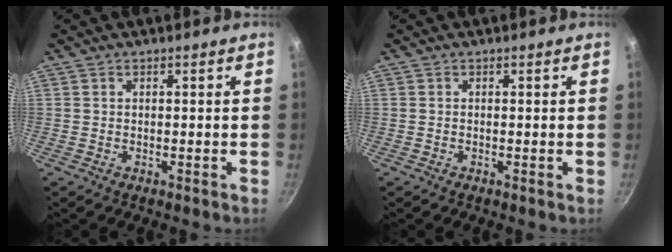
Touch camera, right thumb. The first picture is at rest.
{"total": 0.0}